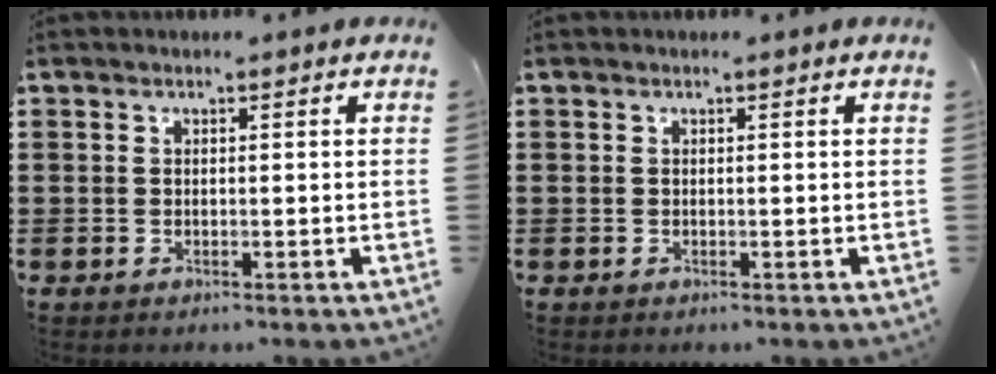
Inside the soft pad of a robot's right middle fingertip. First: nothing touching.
{"total": 0.0}